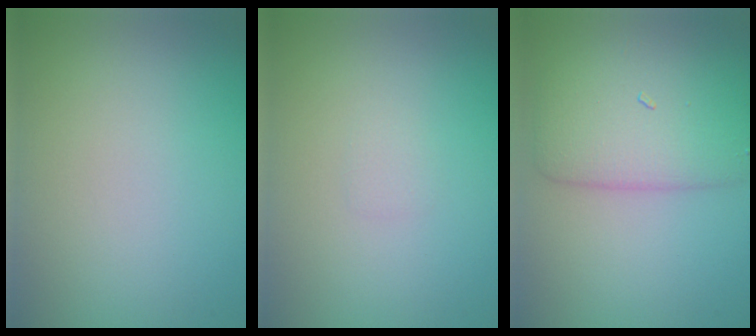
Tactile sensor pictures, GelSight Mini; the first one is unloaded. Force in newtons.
{"total": 0.5, "press": 0.5, "slide": 0.0}
{"total": 5.6, "press": 5.6, "slide": 0.1}